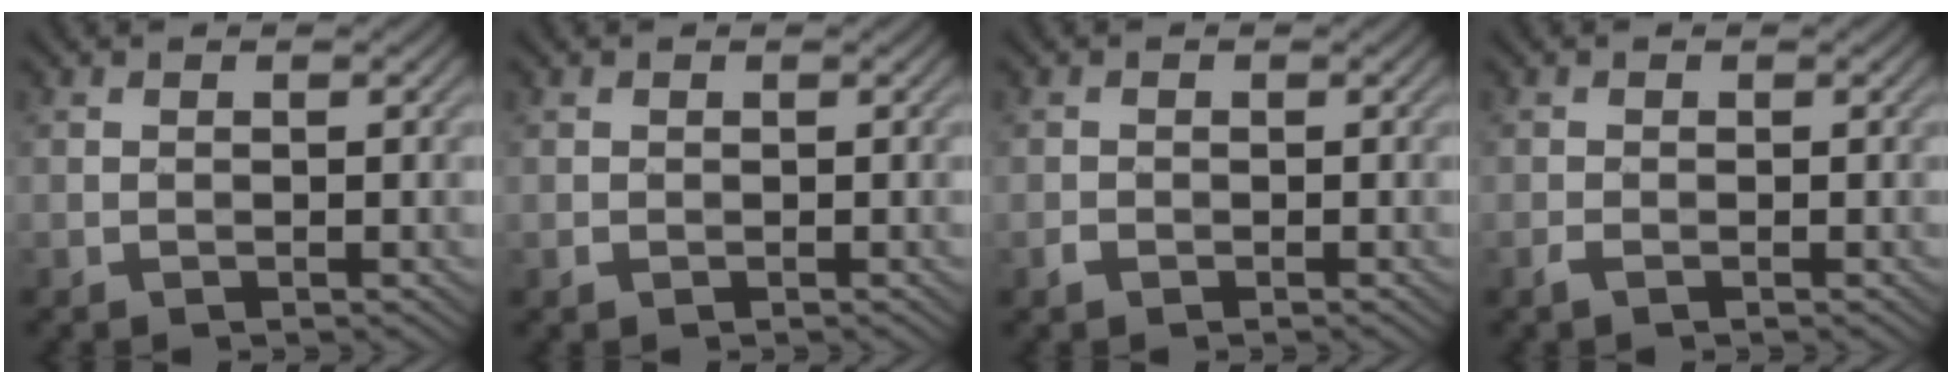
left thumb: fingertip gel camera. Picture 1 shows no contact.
{"total": 1.1, "force": [0.1, 1.1, 0.0], "torque": [-0.003, -0.001, -0.001]}
{"total": 1.5, "force": [-0.6, 1.3, 0.1], "torque": [-0.002, 0.001, -0.018]}
{"total": 1.1, "force": [-0.7, 0.7, 0.6], "torque": [-0.013, 0.003, -0.018]}